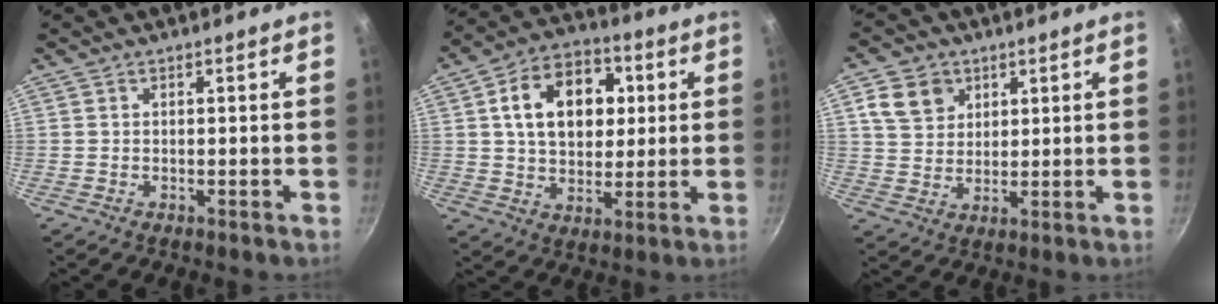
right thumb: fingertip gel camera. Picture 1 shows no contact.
{"total": 16.3, "force": [3.5, 11.5, 11.0], "torque": [-0.137, 0.012, 0.048]}
{"total": 8.0, "force": [3.3, 6.4, 3.4], "torque": [-0.039, 0.001, 0.062]}